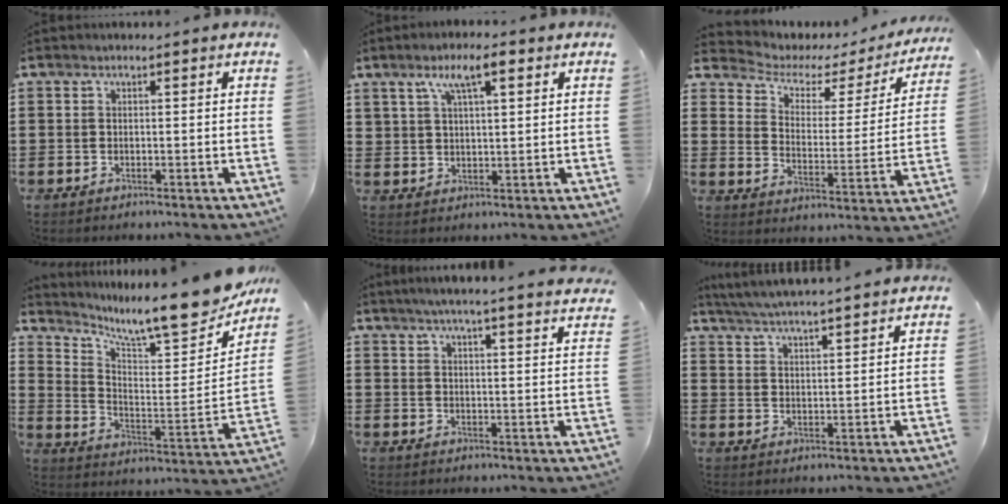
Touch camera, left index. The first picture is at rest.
{"total": 6.0, "force": [3.4, 2.2, 4.4], "torque": [-0.078, 0.004, 0.055]}
{"total": 3.4, "force": [2.3, 2.0, 1.4], "torque": [-0.048, -0.016, 0.029]}
{"total": 9.9, "force": [8.5, 0.7, 5.1], "torque": [-0.102, -0.073, 0.134]}
{"total": 4.4, "force": [4.1, -0.9, 1.3], "torque": [-0.042, -0.023, 0.068]}
{"total": 4.9, "force": [4.8, -0.7, 0.9], "torque": [-0.036, -0.027, 0.083]}